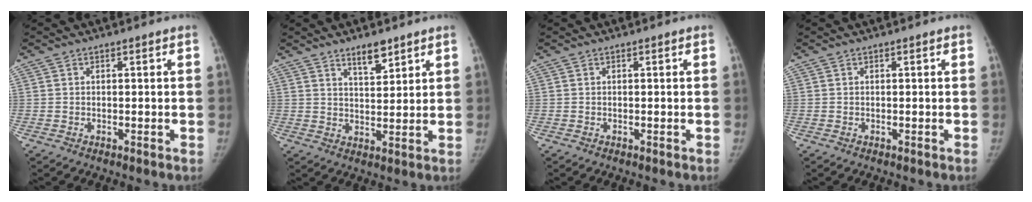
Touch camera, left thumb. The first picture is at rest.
{"total": 5.3, "force": [3.9, 1.8, 3.1], "torque": [-0.034, -0.032, 0.067]}
{"total": 0.0}
{"total": 0.0}